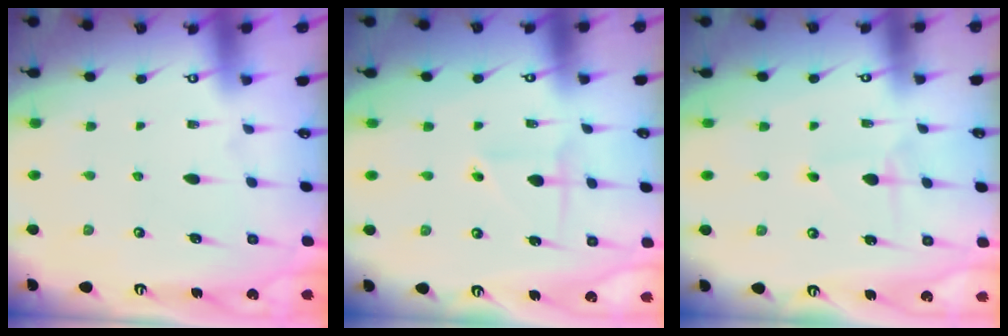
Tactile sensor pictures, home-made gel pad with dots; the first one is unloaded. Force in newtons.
{"total": 2.0, "press": 2.0, "slide": 0.1}
{"total": 1.6, "press": 1.6, "slide": 0.0}